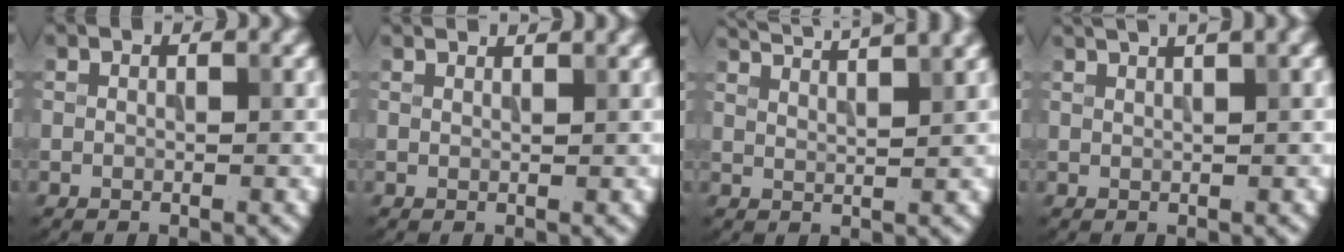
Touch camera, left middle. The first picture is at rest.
{"total": 1.0, "force": [0.9, -0.2, 0.3], "torque": [-0.008, 0.000, 0.010]}
{"total": 6.5, "force": [5.4, 1.2, 3.4], "torque": [-0.032, 0.037, 0.049]}
{"total": 3.5, "force": [2.2, 0.8, 2.6], "torque": [-0.020, 0.019, 0.021]}